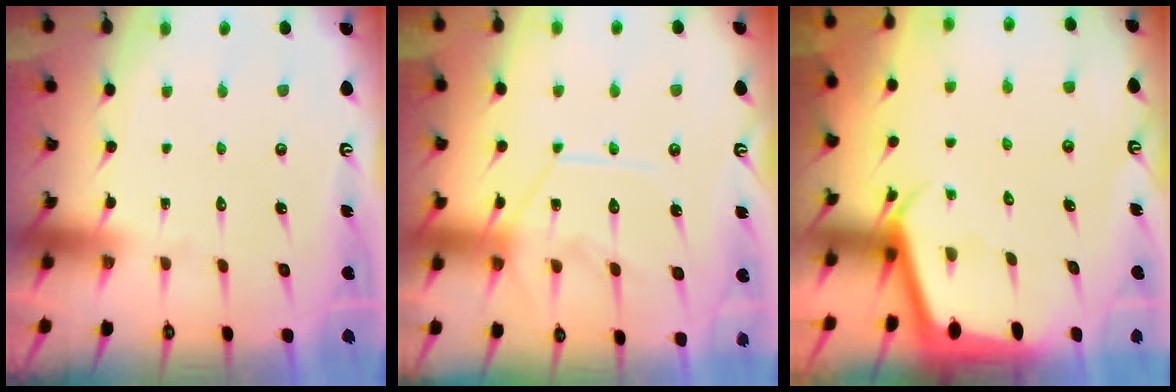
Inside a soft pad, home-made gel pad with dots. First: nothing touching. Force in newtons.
{"total": 13.8, "press": 13.8, "slide": 1.5}
{"total": 2.3, "press": 2.3, "slide": 0.1}